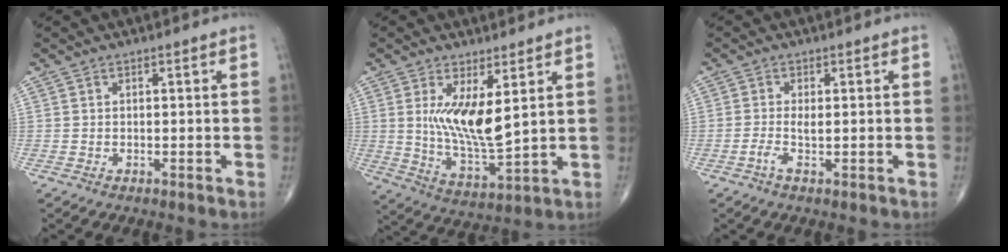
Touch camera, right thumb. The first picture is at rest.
{"total": 11.0, "force": [3.0, 3.6, 9.9], "torque": [-0.173, -0.040, 0.068]}
{"total": 2.2, "force": [-0.4, 0.5, 2.1], "torque": [-0.046, 0.003, -0.011]}